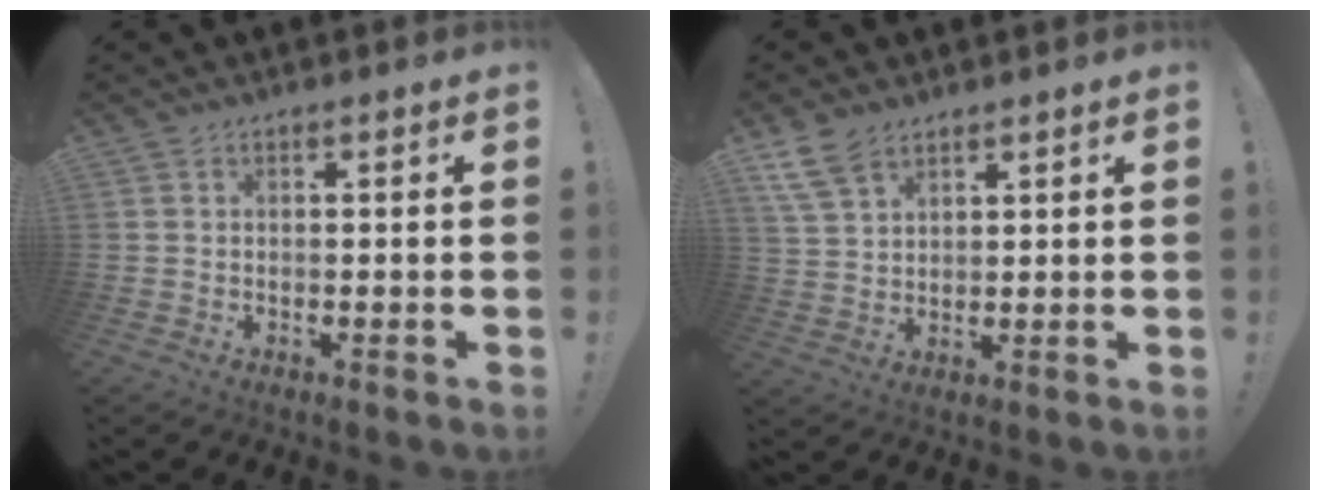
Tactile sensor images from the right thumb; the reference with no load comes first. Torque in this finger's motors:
{"motor_torque": [-0.38, 0.46, 0.06, 0.04, 0.03]}